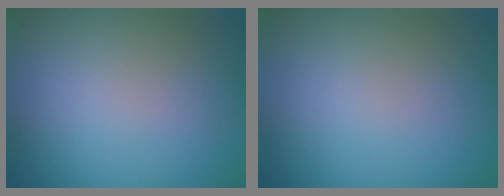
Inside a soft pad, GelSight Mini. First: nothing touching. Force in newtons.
{"total": 0.0}